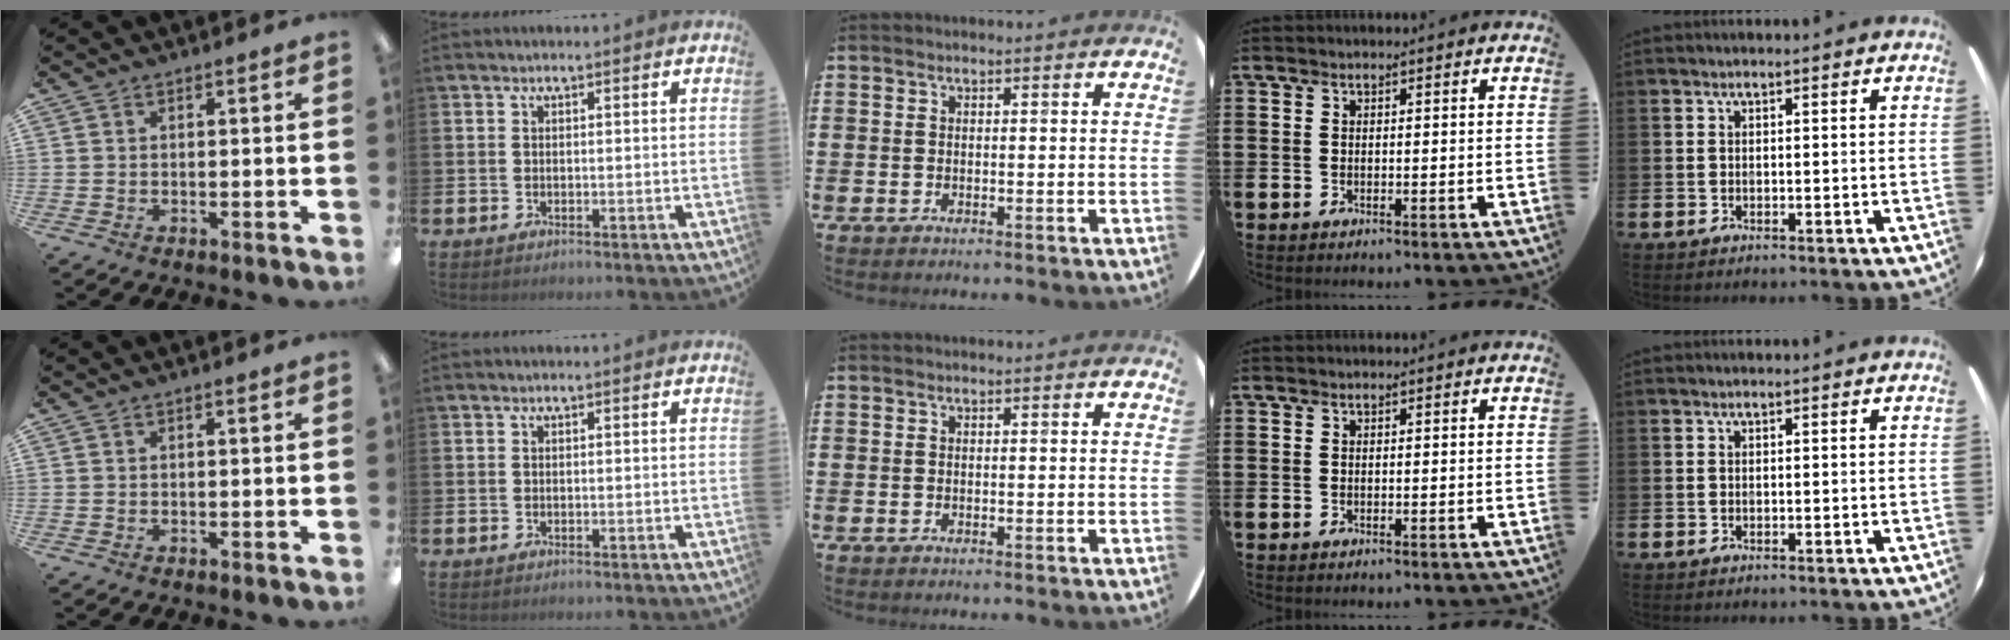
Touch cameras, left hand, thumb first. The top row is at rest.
{}